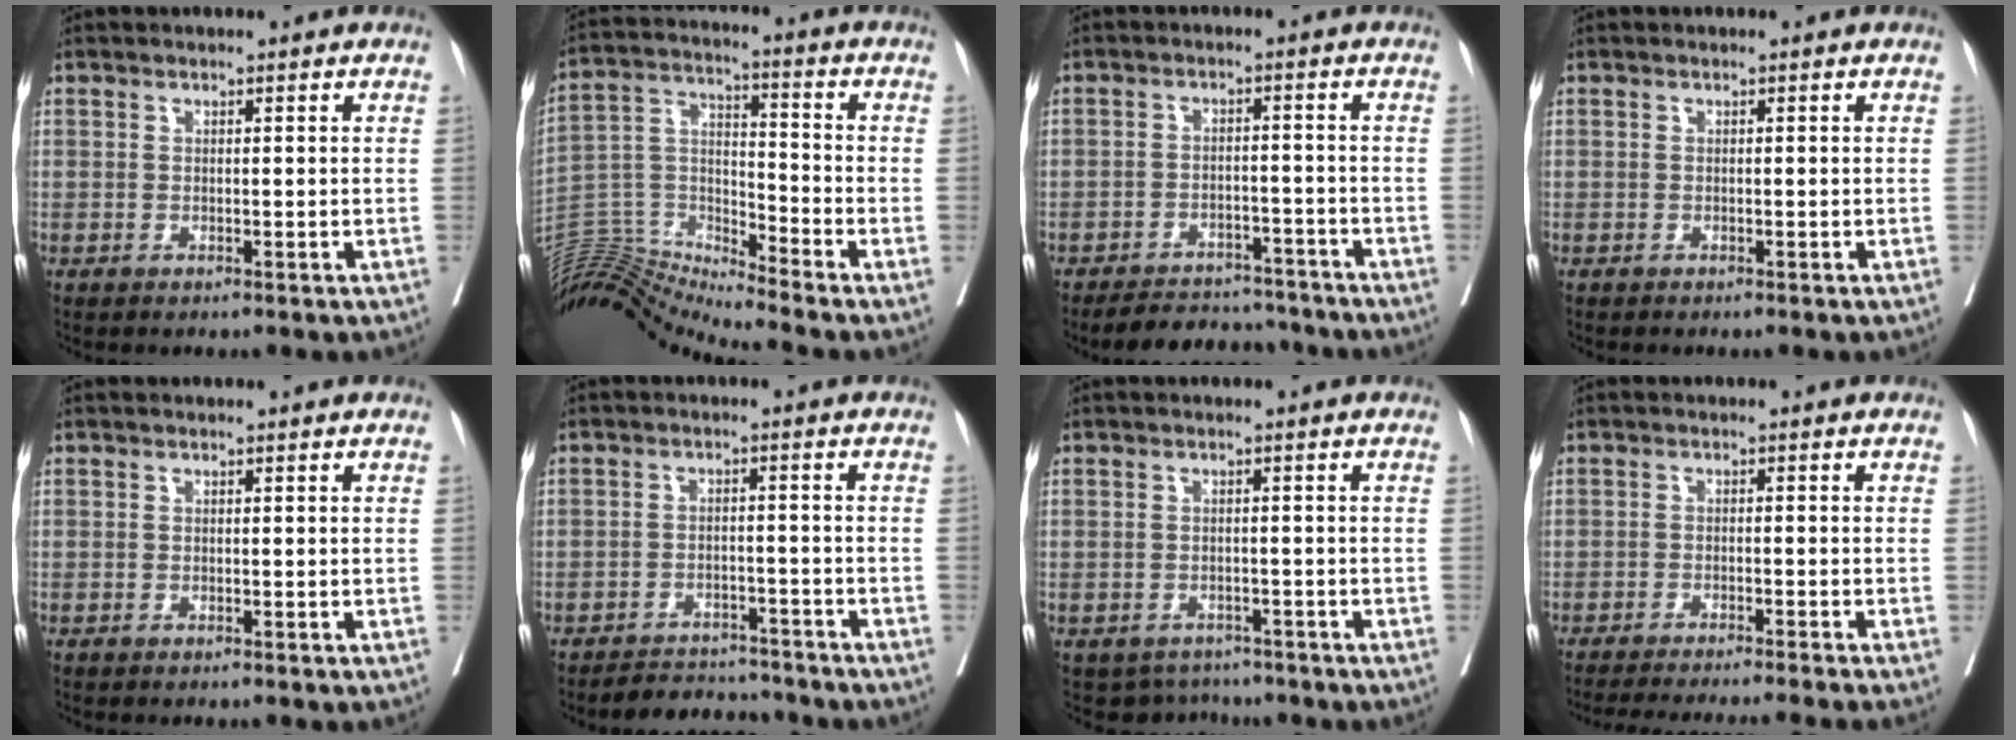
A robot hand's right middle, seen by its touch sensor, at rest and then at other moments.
{"total": 12.0, "force": [-11.8, -2.2, 0.2], "torque": [-0.003, 0.054, -0.227]}
{"total": 9.2, "force": [-8.5, 3.2, 1.5], "torque": [-0.008, 0.008, -0.113]}
{"total": 0.0}
{"total": 0.0}
{"total": 6.1, "force": [-5.8, 1.9, 0.0], "torque": [0.010, 0.007, -0.086]}
{"total": 3.9, "force": [-3.3, 2.1, -0.3], "torque": [0.008, 0.006, -0.045]}
{"total": 12.5, "force": [-11.3, -1.4, 5.3], "torque": [-0.052, -0.029, -0.160]}